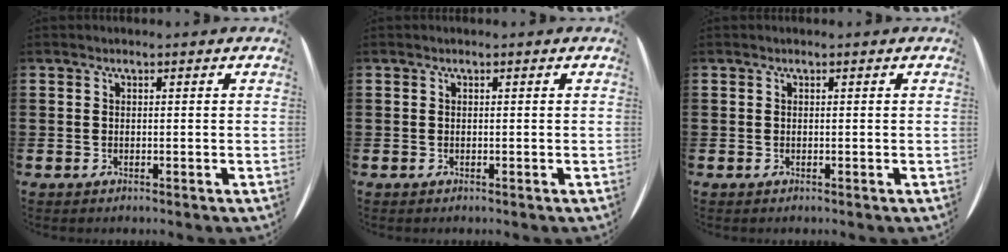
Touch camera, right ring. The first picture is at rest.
{"total": 0.0}
{"total": 0.0}